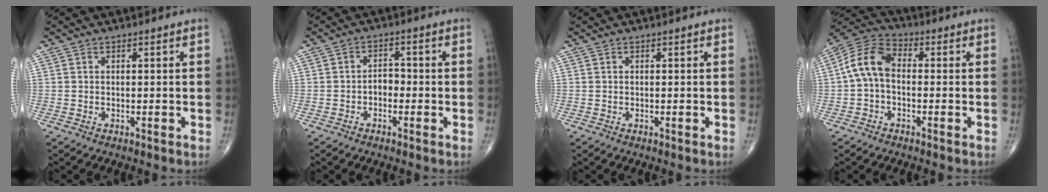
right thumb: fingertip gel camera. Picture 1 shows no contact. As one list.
[{"total": 2.7, "force": [-1.0, 1.9, 1.7], "torque": [-0.012, 0.015, -0.024]}, {"total": 0.0}, {"total": 9.0, "force": [-0.3, 5.6, 7.1], "torque": [-0.133, 0.029, -0.019]}]